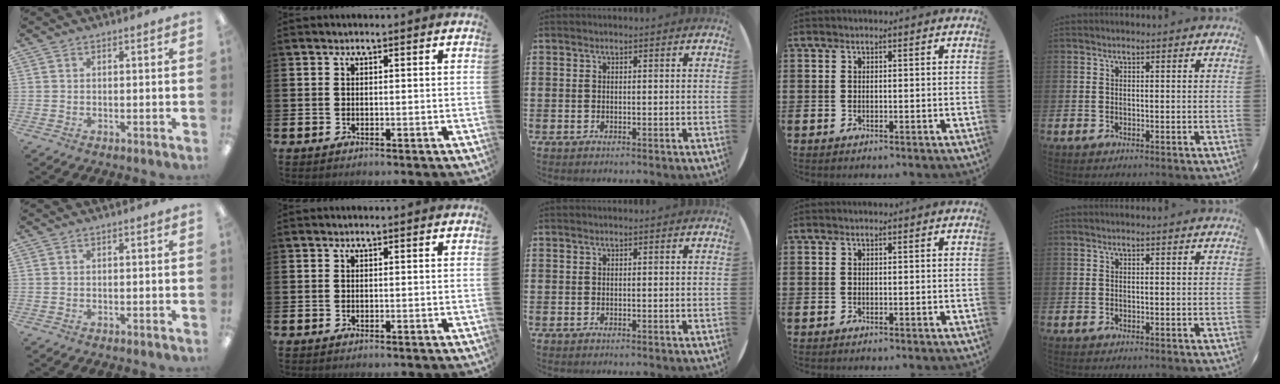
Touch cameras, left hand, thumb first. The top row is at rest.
{}